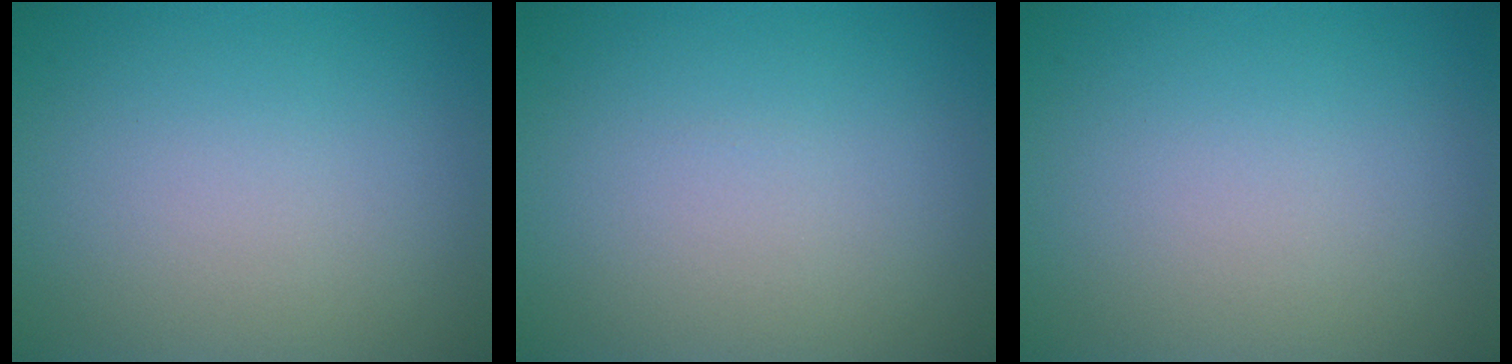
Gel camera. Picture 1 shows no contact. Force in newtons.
{"total": 0.0}
{"total": 0.0}